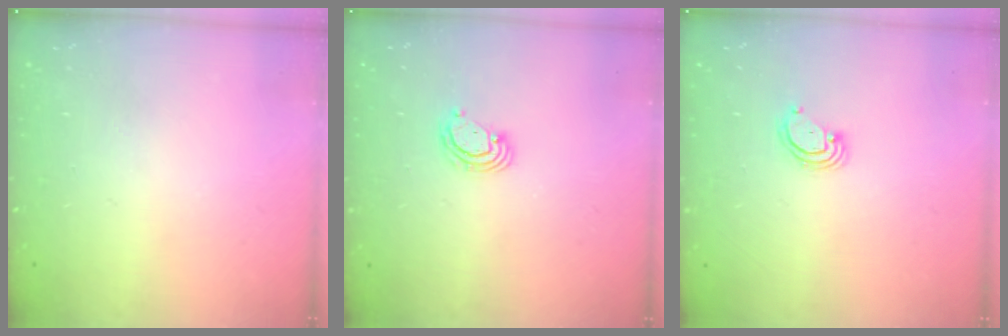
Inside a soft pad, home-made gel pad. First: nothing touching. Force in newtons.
{"total": 2.8, "press": 2.8, "slide": 0.3}
{"total": 3.1, "press": 3.0, "slide": 0.3}